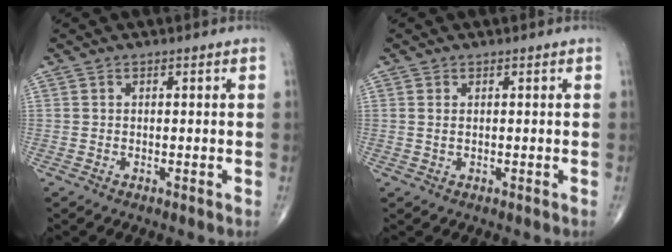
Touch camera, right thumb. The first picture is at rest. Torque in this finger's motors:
{"motor_torque": [-0.04, 0.05, -0.39, -0.20, 0.00]}